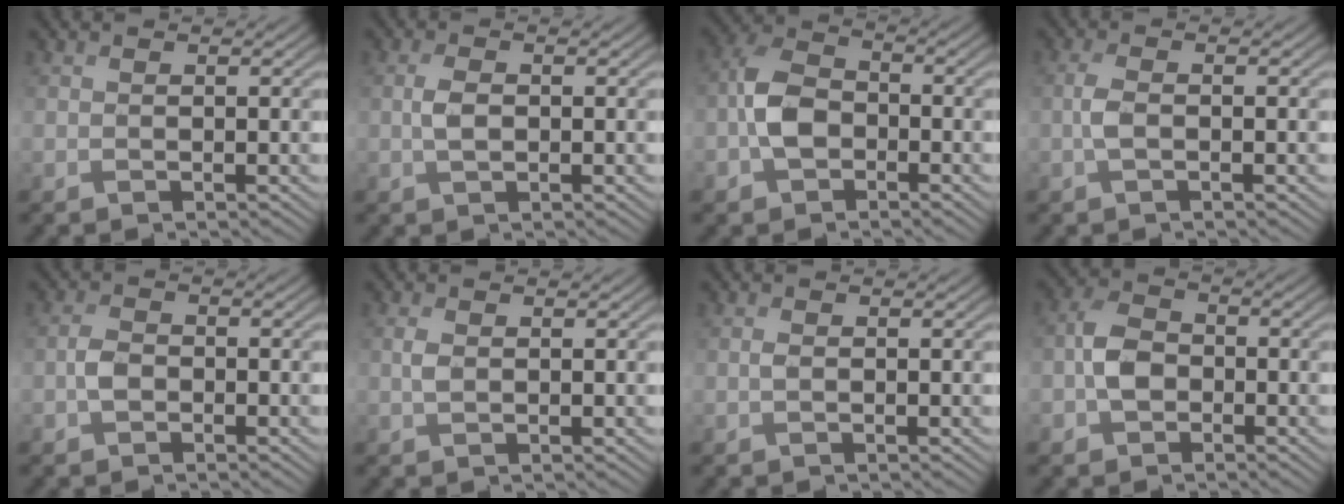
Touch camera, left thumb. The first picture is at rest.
{"total": 1.8, "force": [0.4, 0.8, 1.6], "torque": [-0.035, 0.006, 0.006]}
{"total": 5.5, "force": [-1.5, 3.9, 3.7], "torque": [-0.079, 0.012, -0.040]}
{"total": 1.6, "force": [0.0, 0.3, 1.6], "torque": [-0.038, 0.008, -0.007]}
{"total": 1.5, "force": [-0.4, 1.1, 1.0], "torque": [-0.021, 0.009, -0.017]}
{"total": 1.3, "force": [0.7, 0.4, 0.9], "torque": [-0.024, 0.007, 0.015]}
{"total": 0.6, "force": [0.4, 0.0, 0.4], "torque": [-0.011, 0.007, 0.007]}
{"total": 4.1, "force": [-0.9, 3.0, 2.6], "torque": [-0.053, 0.009, -0.029]}